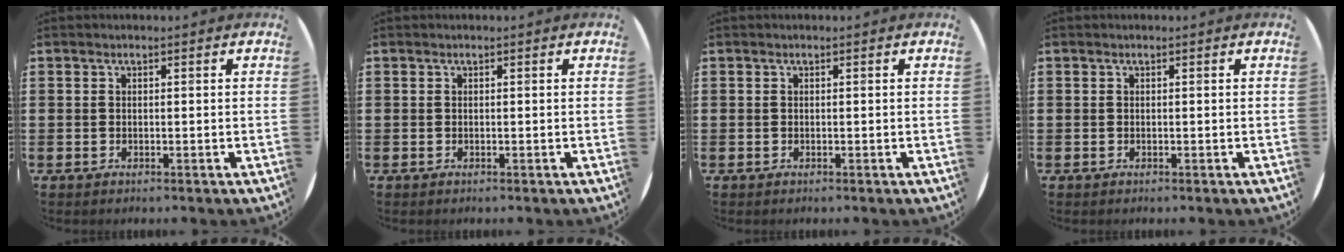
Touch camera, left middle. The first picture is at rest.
{"total": 0.0}
{"total": 0.0}
{"total": 0.0}